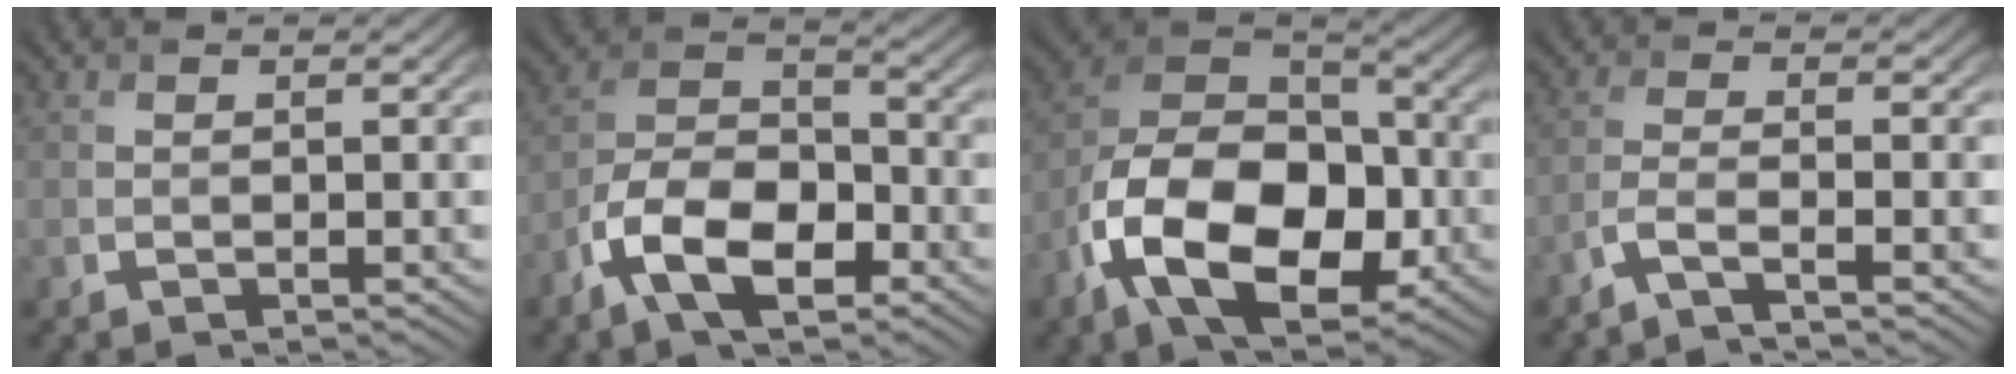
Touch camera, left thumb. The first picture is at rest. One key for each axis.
{"total": 11.0, "fx": -5.8, "fy": 5.6, "fz": 7.5, "tx": -0.147, "ty": 0.000, "tz": -0.125}
{"total": 16.0, "fx": -5.9, "fy": 9.9, "fz": 11.1, "tx": -0.206, "ty": -0.023, "tz": -0.119}
{"total": 3.0, "fx": -2.1, "fy": 0.4, "fz": 2.1, "tx": -0.037, "ty": 0.002, "tz": -0.061}